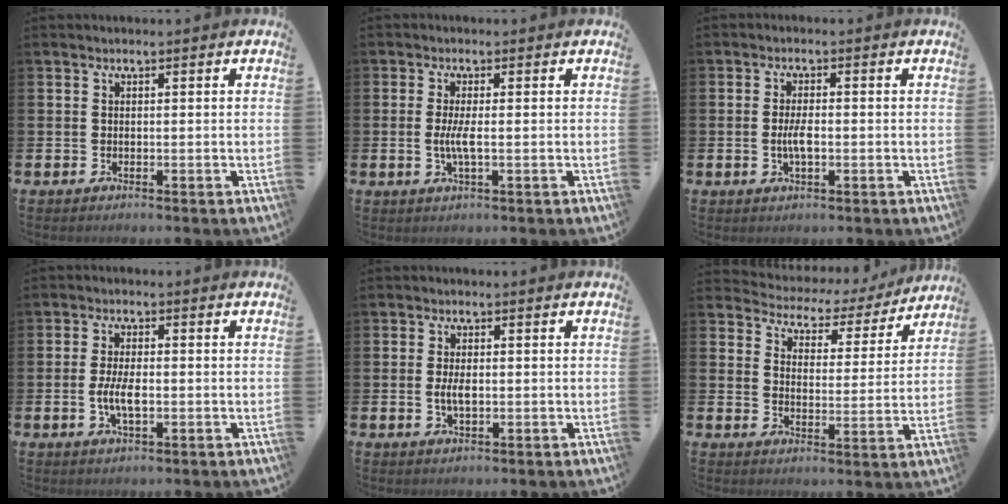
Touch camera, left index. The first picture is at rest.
{"total": 2.6, "force": [-0.3, 0.3, 2.5], "torque": [-0.055, 0.000, -0.005]}
{"total": 3.0, "force": [-0.4, 1.1, 2.7], "torque": [-0.049, 0.001, -0.008]}
{"total": 4.1, "force": [-0.7, 1.7, 3.6], "torque": [-0.072, 0.002, -0.015]}
{"total": 2.6, "force": [-0.1, 1.2, 2.3], "torque": [-0.045, 0.003, -0.003]}
{"total": 4.1, "force": [3.7, 1.7, 0.3], "torque": [-0.027, -0.037, 0.055]}